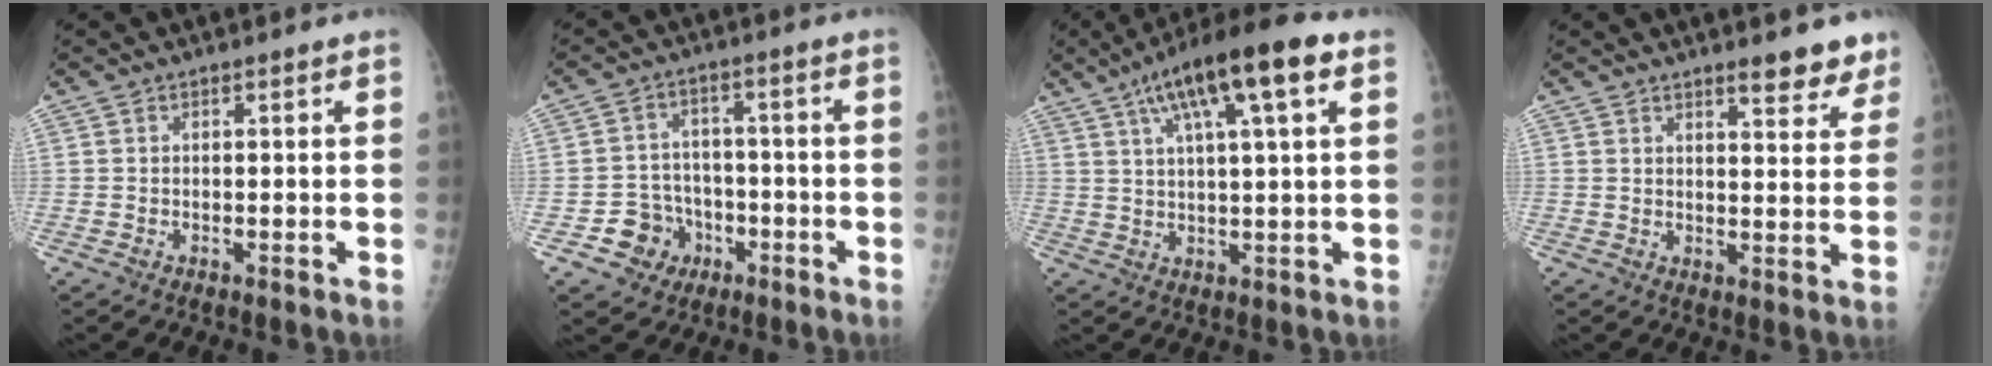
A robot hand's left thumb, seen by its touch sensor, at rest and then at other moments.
{"total": 7.4, "force": [-3.3, 6.5, 1.4], "torque": [0.012, 0.024, -0.047]}
{"total": 15.0, "force": [7.0, 3.2, 12.9], "torque": [-0.210, 0.009, 0.111]}
{"total": 6.7, "force": [5.4, 2.1, 3.5], "torque": [-0.016, -0.032, 0.063]}